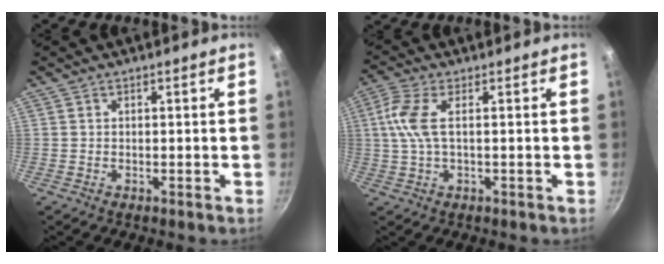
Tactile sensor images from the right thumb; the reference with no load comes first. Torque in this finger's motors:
{"motor_torque": [0.02, 0.31, 0.91, 0.07, 0.11]}